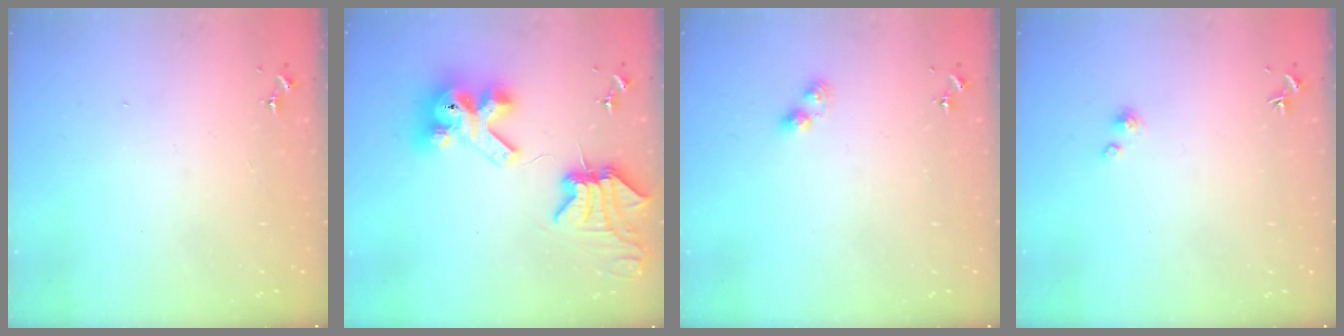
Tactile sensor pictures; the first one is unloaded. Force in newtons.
{"total": 14.5, "press": 14.4, "slide": 1.7}
{"total": 3.3, "press": 3.3, "slide": 0.5}
{"total": 2.1, "press": 2.1, "slide": 0.2}